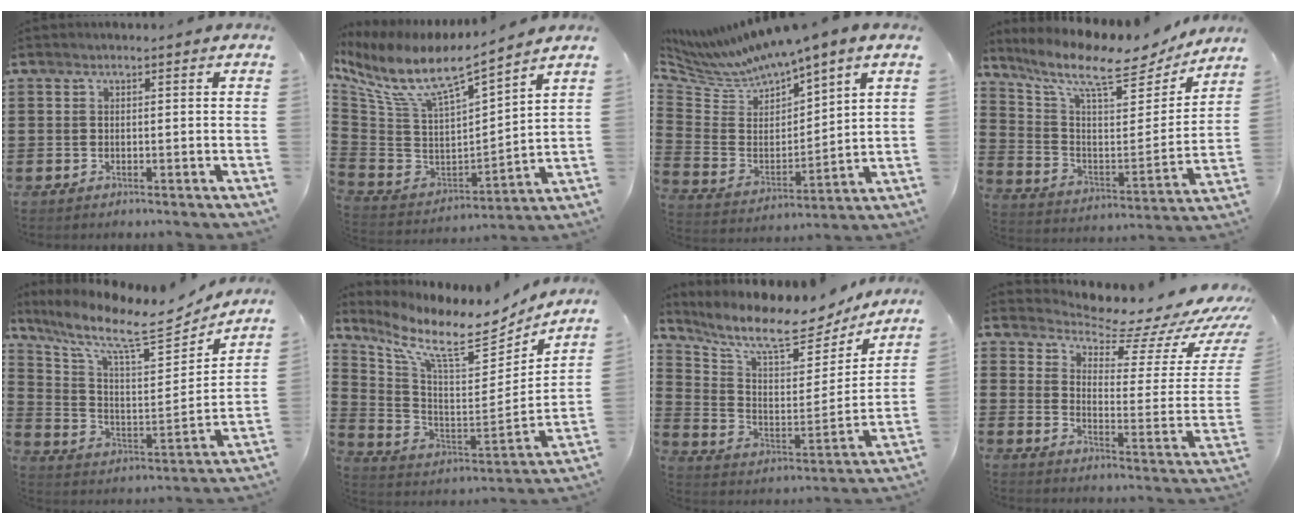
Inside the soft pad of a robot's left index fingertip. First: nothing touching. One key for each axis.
{"total": 9.5, "fx": 7.0, "fy": 2.2, "fz": 6.0, "tx": -0.146, "ty": -0.052, "tz": 0.118}
{"total": 5.8, "fx": 5.6, "fy": 0.9, "fz": 1.0, "tx": -0.058, "ty": -0.046, "tz": 0.092}
{"total": 10.8, "fx": 8.4, "fy": 3.0, "fz": 6.0, "tx": -0.139, "ty": -0.051, "tz": 0.138}
{"total": 10.4, "fx": 8.4, "fy": 1.9, "fz": 6.0, "tx": -0.142, "ty": -0.052, "tz": 0.135}
{"total": 11.2, "fx": 9.0, "fy": 2.3, "fz": 6.2, "tx": -0.142, "ty": -0.064, "tz": 0.148}
{"total": 10.3, "fx": 8.6, "fy": 2.7, "fz": 5.0, "tx": -0.120, "ty": -0.059, "tz": 0.142}
{"total": 6.7, "fx": 6.3, "fy": 1.2, "fz": 2.1, "tx": -0.051, "ty": -0.059, "tz": 0.104}